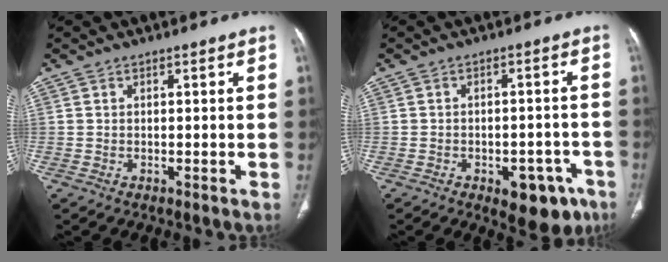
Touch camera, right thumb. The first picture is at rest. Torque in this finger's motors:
{"motor_torque": [0.91, 1.00, -0.11, 0.01, 0.02]}